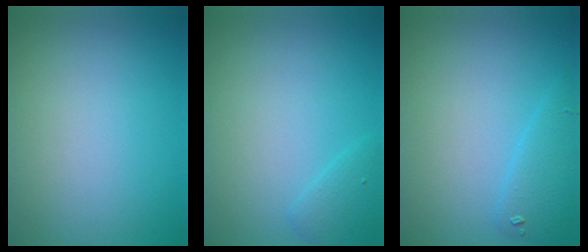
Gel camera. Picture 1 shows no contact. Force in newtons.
{"total": 1.4, "press": 1.4, "slide": 0.1}
{"total": 2.1, "press": 2.1, "slide": 0.2}